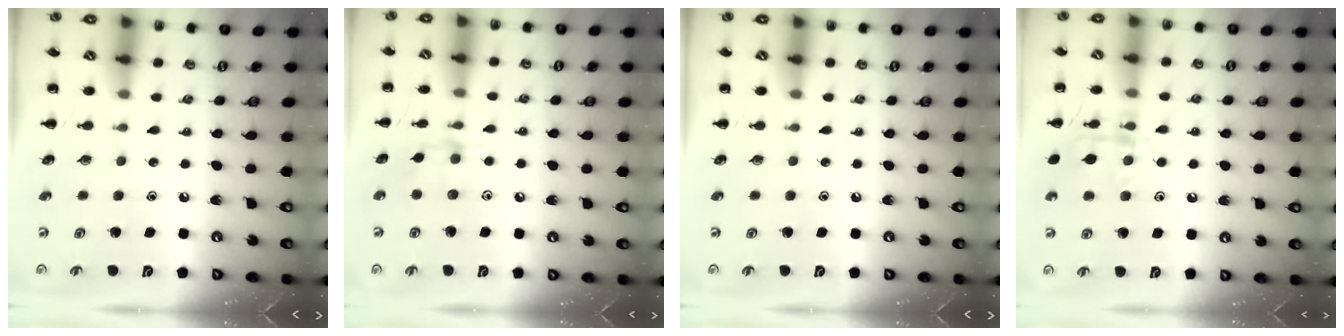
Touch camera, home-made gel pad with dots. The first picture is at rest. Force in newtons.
{"total": 6.7, "press": 6.7, "slide": 0.5}
{"total": 0.0}
{"total": 11.4, "press": 11.4, "slide": 0.6}